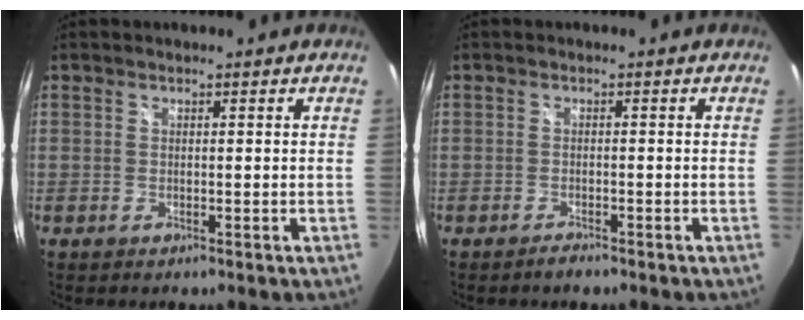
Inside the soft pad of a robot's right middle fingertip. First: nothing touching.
{"total": 1.4, "force": [-1.3, 0.3, 0.5], "torque": [-0.011, -0.003, -0.024]}